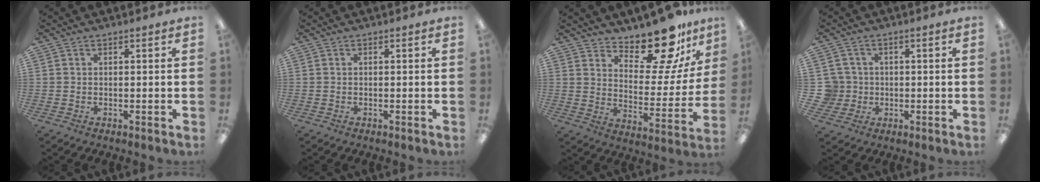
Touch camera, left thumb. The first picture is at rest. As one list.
[{"total": 0.0}, {"total": 16.8, "force": [14.1, 5.5, 7.3], "torque": [-0.101, -0.115, 0.240]}, {"total": 5.8, "force": [0.2, 5.7, 1.2], "torque": [-0.049, 0.005, 0.004]}]